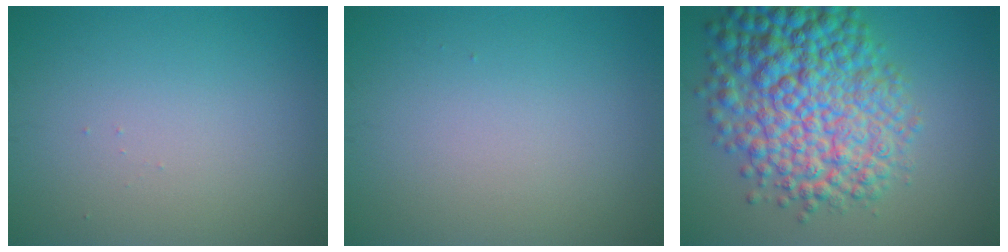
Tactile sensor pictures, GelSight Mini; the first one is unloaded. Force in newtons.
{"total": 0.0}
{"total": 11.1, "press": 11.1, "slide": 0.2}